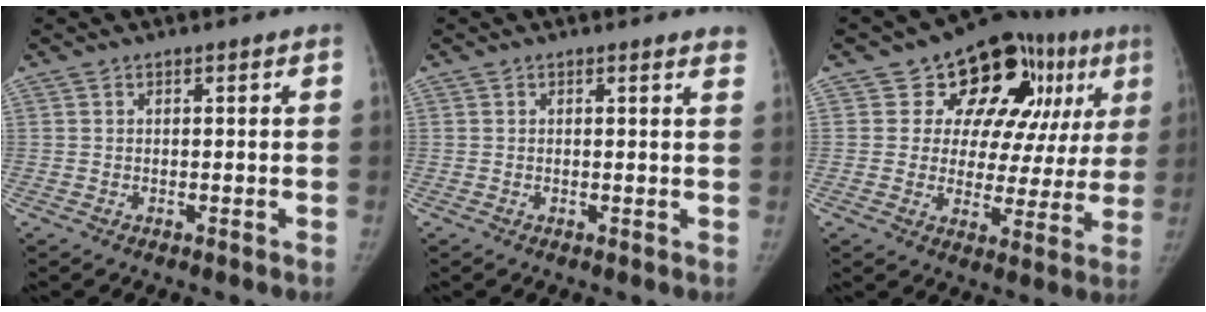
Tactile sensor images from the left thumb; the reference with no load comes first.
{"total": 2.8, "force": [2.5, 0.4, 1.1], "torque": [-0.006, -0.008, 0.014]}
{"total": 20.1, "force": [8.7, 12.3, 13.3], "torque": [-0.113, 0.004, 0.118]}